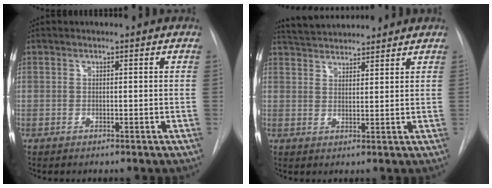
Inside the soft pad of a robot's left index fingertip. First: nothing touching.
{"total": 7.0, "force": [6.7, 1.1, 1.7], "torque": [-0.035, 0.027, 0.108]}